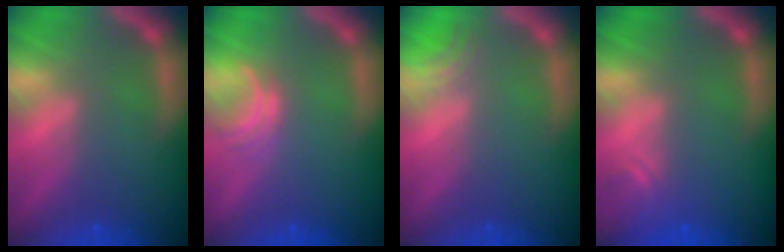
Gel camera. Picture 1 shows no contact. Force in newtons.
{"total": 2.0}
{"total": 1.5}
{"total": 1.9}